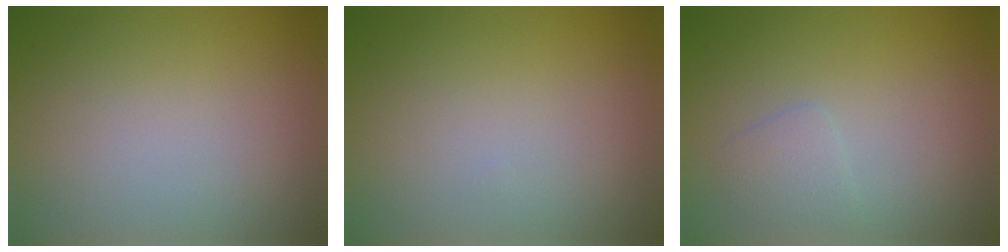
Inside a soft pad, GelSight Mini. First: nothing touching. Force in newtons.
{"total": 0.0}
{"total": 1.4, "press": 1.4, "slide": 0.1}